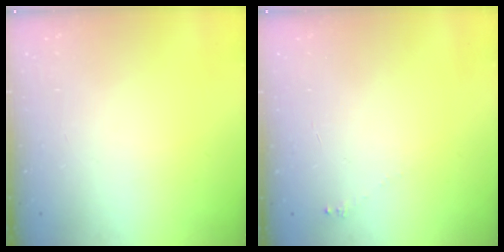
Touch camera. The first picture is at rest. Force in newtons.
{"total": 1.7, "press": 1.6, "slide": 0.2}